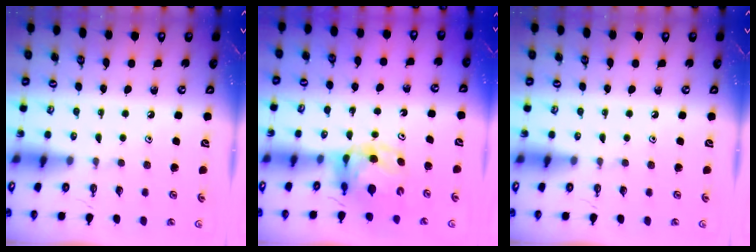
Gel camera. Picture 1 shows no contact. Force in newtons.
{"total": 7.5, "press": 7.4, "slide": 0.8}
{"total": 0.0}